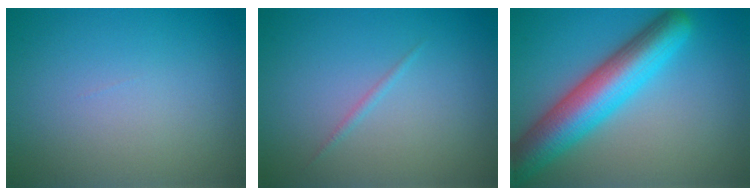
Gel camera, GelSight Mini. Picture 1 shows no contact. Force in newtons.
{"total": 0.6, "press": 0.6, "slide": 0.0}
{"total": 8.5, "press": 8.5, "slide": 0.3}